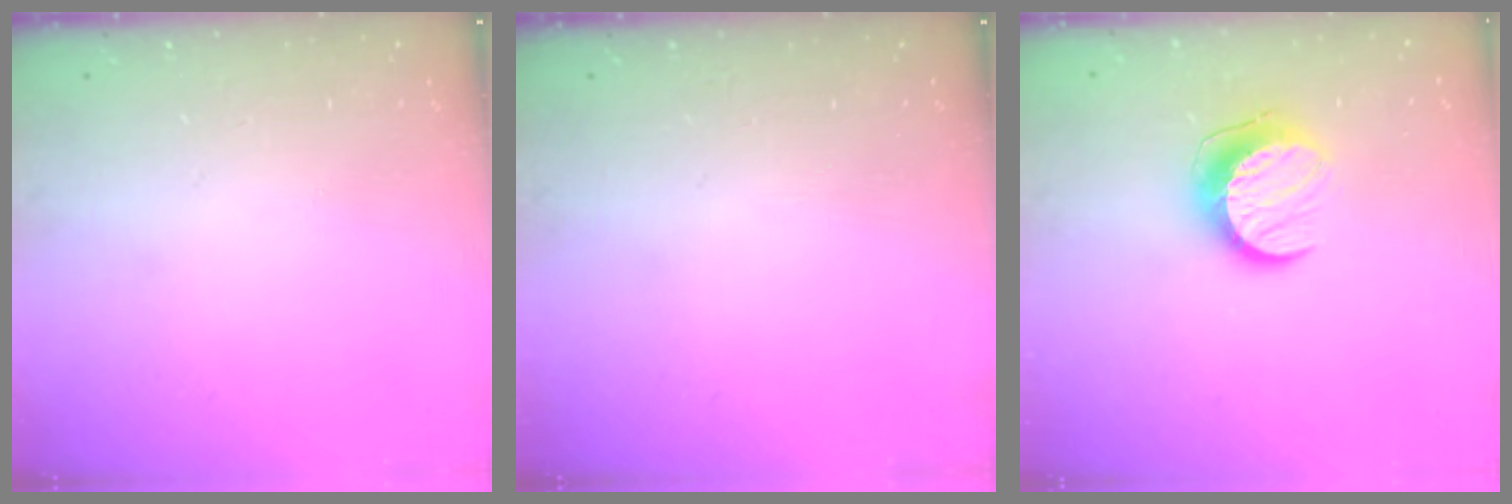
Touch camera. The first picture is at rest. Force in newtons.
{"total": 0.0}
{"total": 10.4, "press": 10.4, "slide": 0.4}